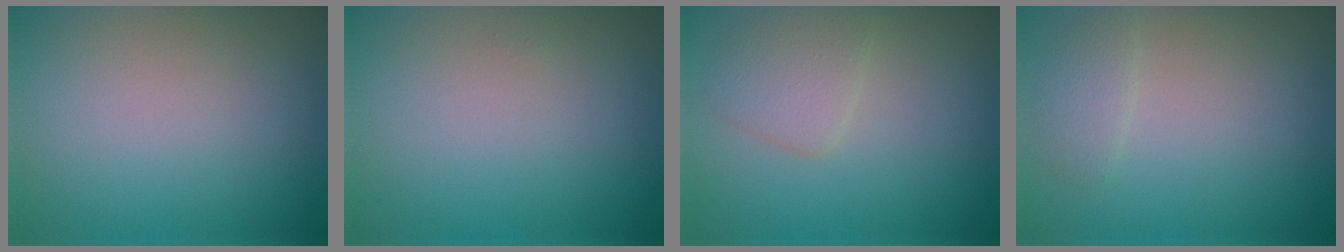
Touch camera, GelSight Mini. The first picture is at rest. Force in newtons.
{"total": 0.0}
{"total": 2.5, "press": 2.5, "slide": 0.2}
{"total": 1.4, "press": 1.4, "slide": 0.1}